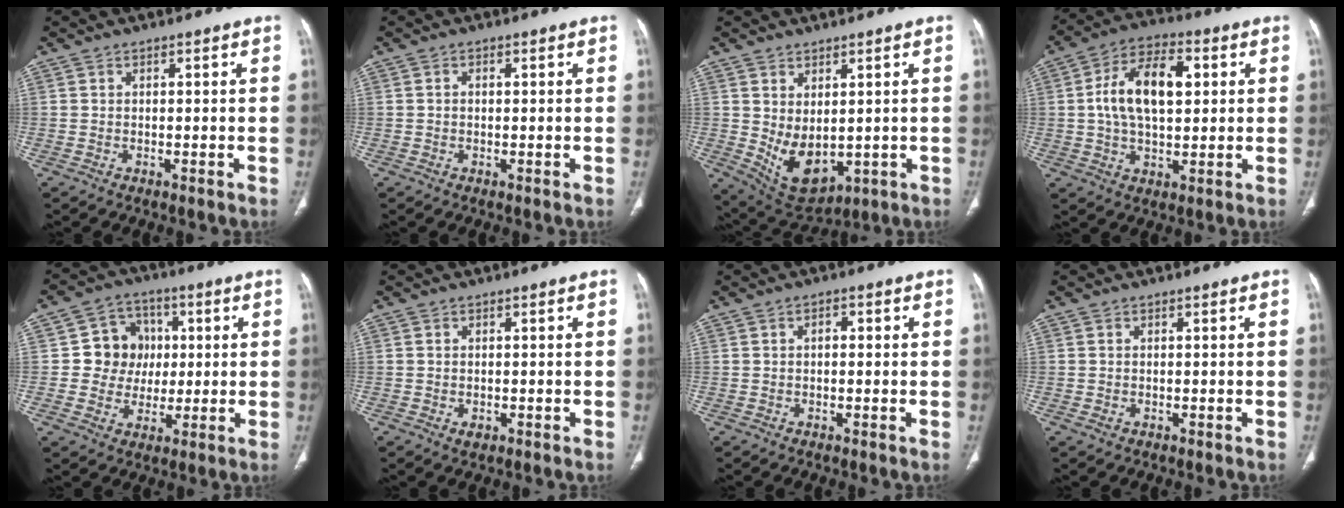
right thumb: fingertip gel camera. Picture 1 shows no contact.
{"total": 0.6, "force": [0.0, 0.4, 0.4], "torque": [-0.010, 0.002, -0.001]}
{"total": 9.3, "force": [0.0, 5.7, 7.4], "torque": [-0.112, -0.013, 0.031]}
{"total": 13.8, "force": [2.2, 7.5, 11.3], "torque": [-0.195, 0.015, 0.034]}
{"total": 9.6, "force": [0.9, 9.1, 3.2], "torque": [0.003, 0.012, 0.012]}
{"total": 1.4, "force": [-0.4, 1.0, 0.9], "torque": [-0.013, -0.001, -0.003]}
{"total": 1.5, "force": [0.2, 0.9, 1.2], "torque": [-0.017, 0.006, -0.001]}
{"total": 0.8, "force": [-0.2, 0.6, 0.5], "torque": [-0.012, 0.002, -0.001]}